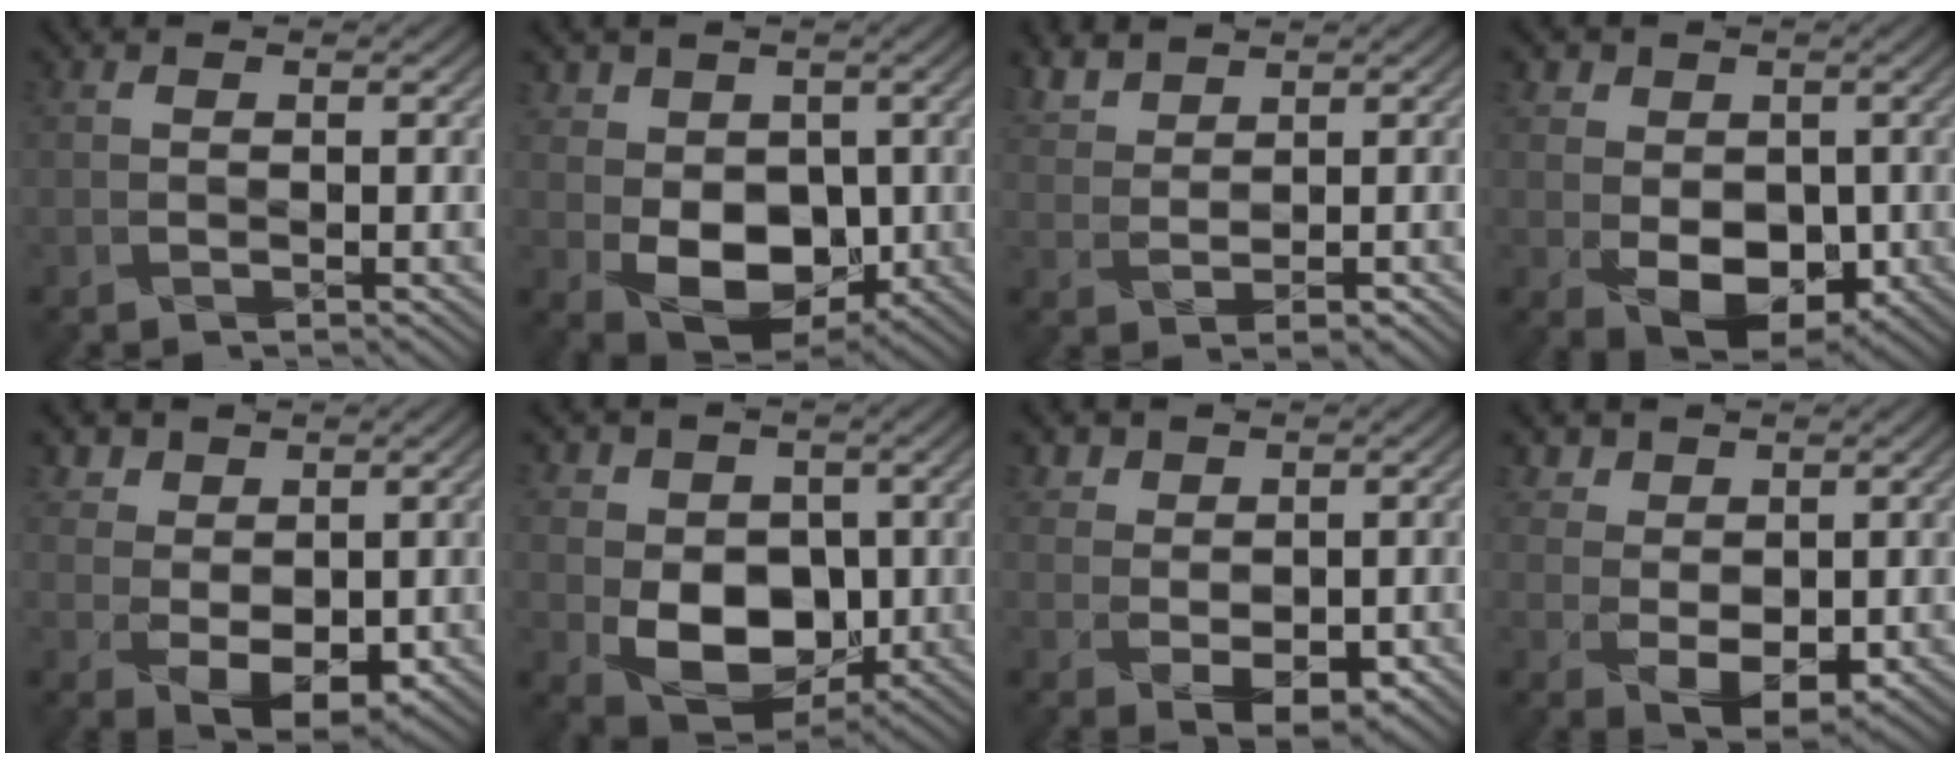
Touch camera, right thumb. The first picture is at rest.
{"total": 8.1, "force": [0.3, 6.5, 4.7], "torque": [-0.099, -0.018, 0.008]}
{"total": 3.5, "force": [2.7, 1.6, 1.5], "torque": [-0.042, 0.009, 0.060]}
{"total": 6.9, "force": [0.0, 5.7, 3.9], "torque": [-0.081, -0.012, 0.003]}
{"total": 5.2, "force": [1.9, 3.8, 2.9], "torque": [-0.066, -0.009, 0.043]}
{"total": 9.1, "force": [0.2, 7.4, 5.3], "torque": [-0.107, -0.014, 0.004]}
{"total": 3.6, "force": [1.3, 2.8, 1.8], "torque": [-0.040, -0.009, 0.032]}
{"total": 4.5, "force": [1.9, 3.3, 2.5], "torque": [-0.056, -0.008, 0.043]}